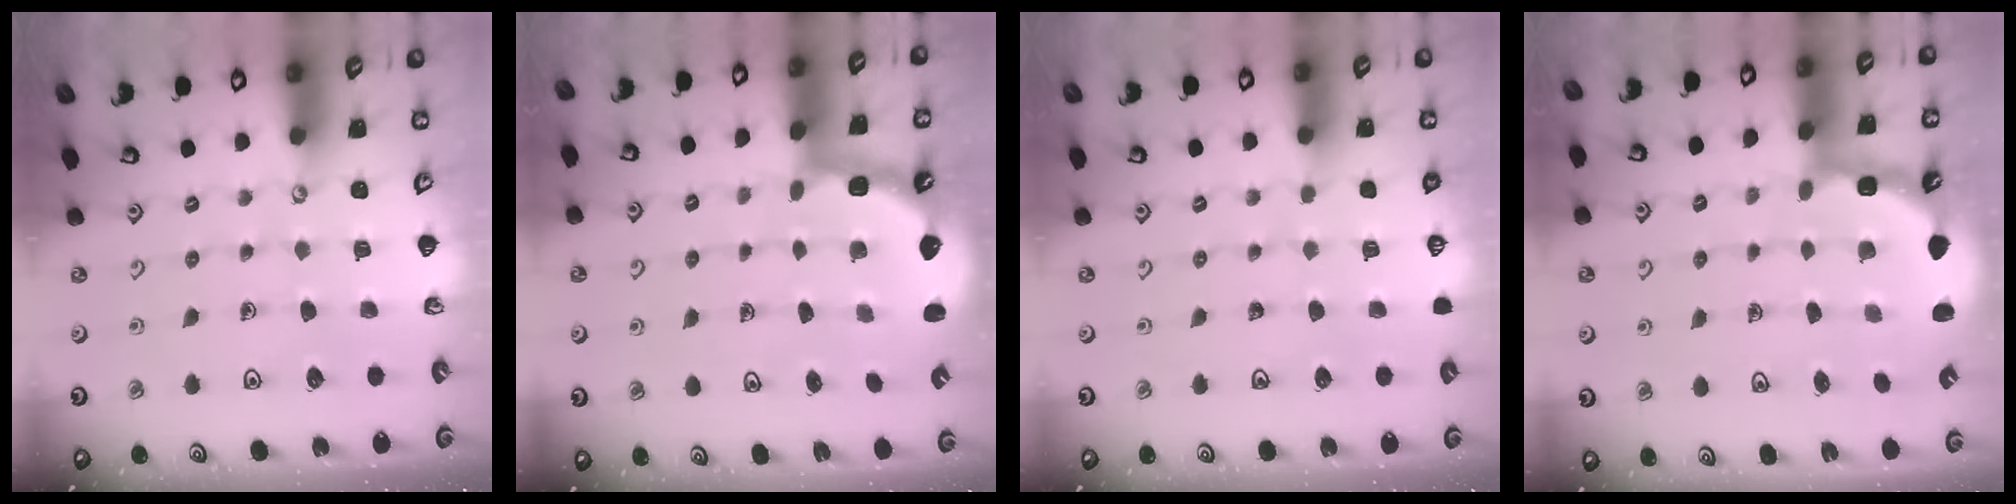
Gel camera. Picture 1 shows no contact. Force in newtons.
{"total": 2.5, "press": 2.1, "slide": 1.3}
{"total": 0.0}
{"total": 3.2, "press": 2.5, "slide": 2.0}